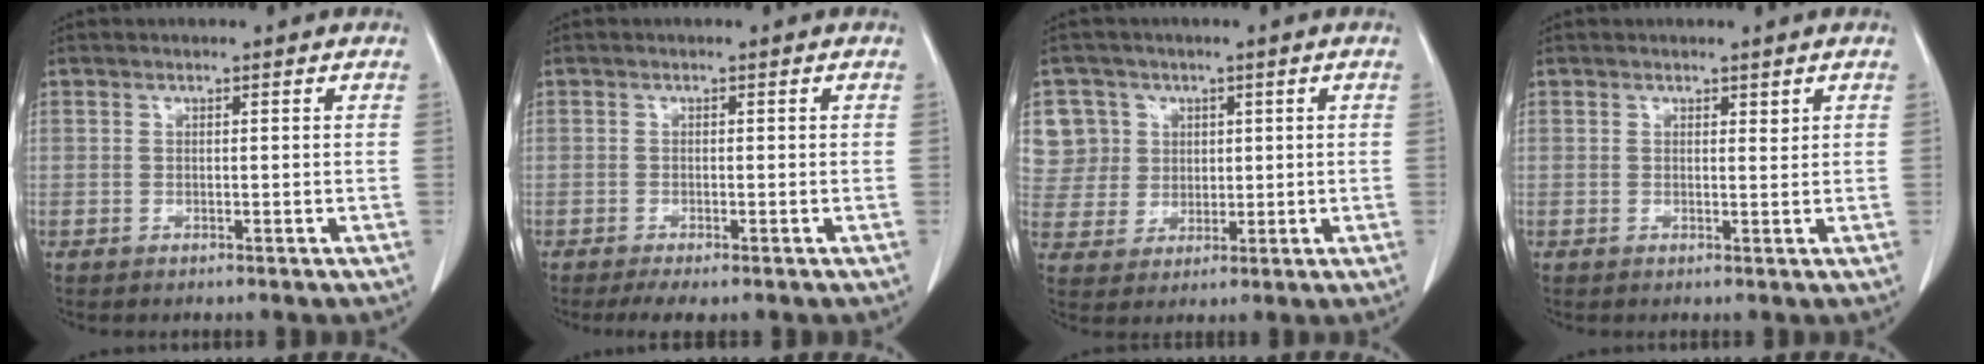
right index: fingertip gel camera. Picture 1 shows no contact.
{"total": 3.0, "force": [-2.1, 0.6, 2.0], "torque": [-0.035, -0.009, -0.032]}
{"total": 8.1, "force": [2.8, 7.6, 0.2], "torque": [0.004, 0.022, 0.063]}
{"total": 0.7, "force": [0.6, 0.3, 0.4], "torque": [-0.007, -0.005, 0.007]}